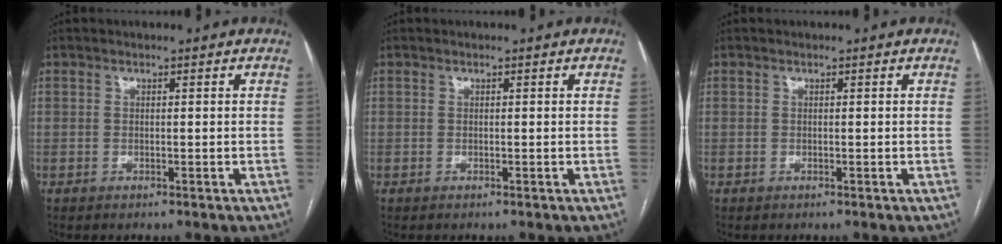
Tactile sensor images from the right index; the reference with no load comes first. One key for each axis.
{"total": 0.0}
{"total": 0.0}